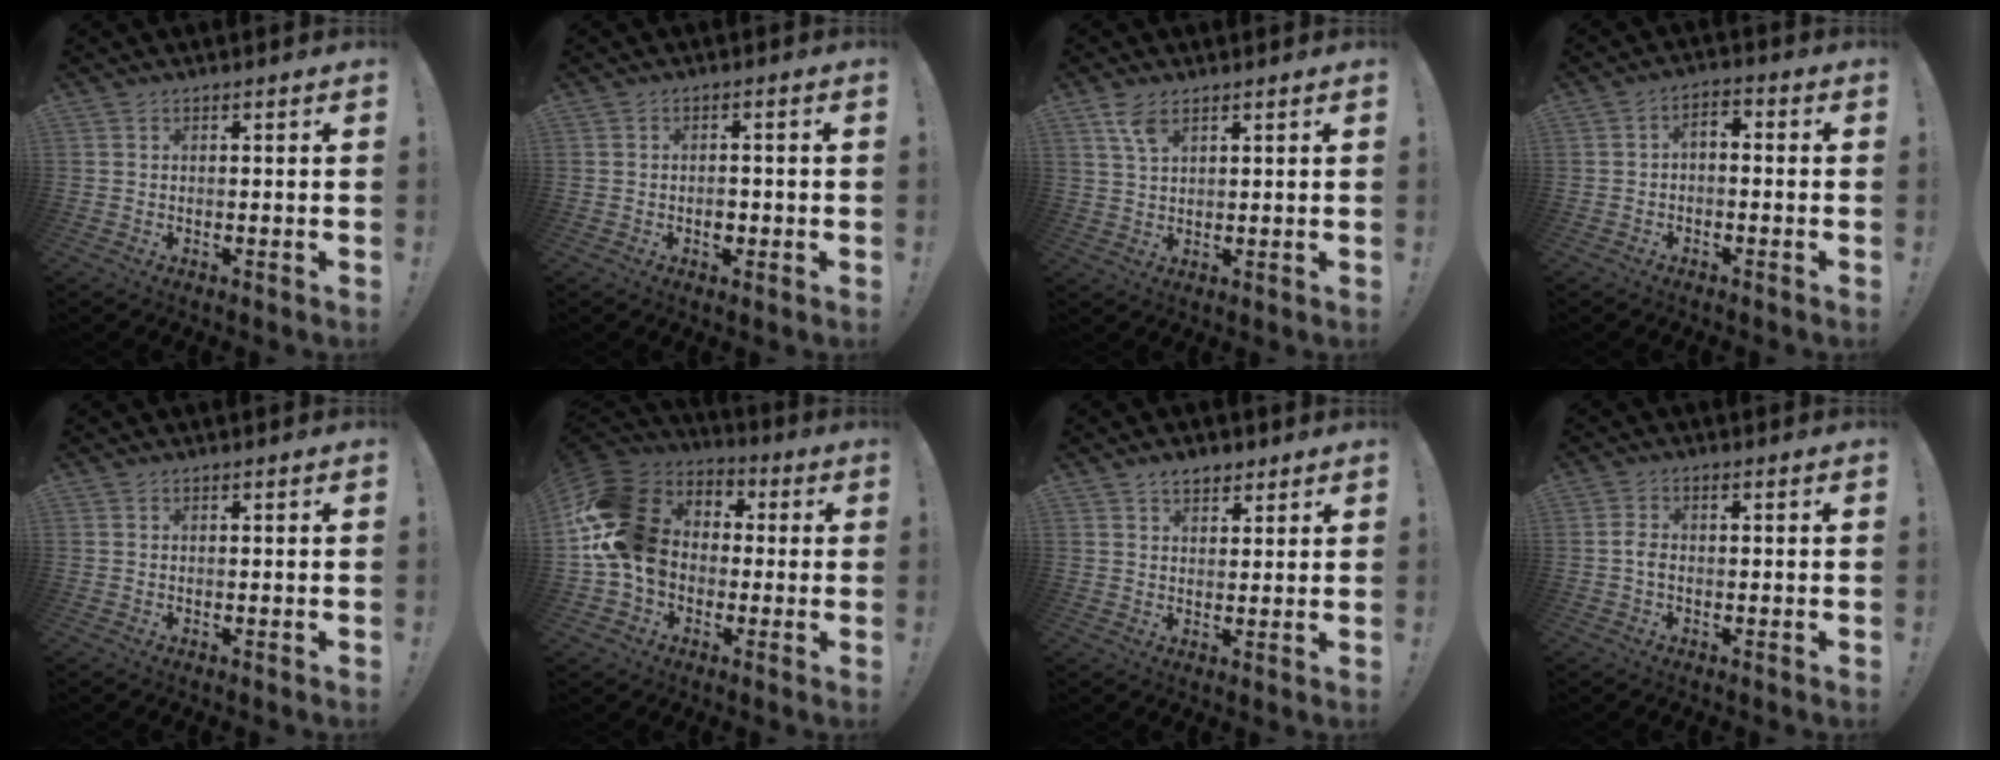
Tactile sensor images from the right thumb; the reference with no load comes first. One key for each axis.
{"total": 2.8, "fx": -1.1, "fy": 1.9, "fz": 1.8, "tx": -0.016, "ty": 0.001, "tz": -0.022}
{"total": 5.2, "fx": 3.2, "fy": 2.1, "fz": 3.5, "tx": -0.067, "ty": -0.012, "tz": 0.060}
{"total": 3.4, "fx": -1.8, "fy": 1.7, "fz": 2.4, "tx": -0.047, "ty": 0.004, "tz": -0.036}
{"total": 0.0}
{"total": 20.0, "fx": 0.8, "fy": 15.8, "fz": 12.1, "tx": -0.211, "ty": 0.010, "tz": 0.025}
{"total": 4.6, "fx": 3.2, "fy": 2.9, "fz": 1.7, "tx": -0.012, "ty": -0.015, "tz": 0.056}
{"total": 2.2, "fx": -0.3, "fy": 1.0, "fz": 1.9, "tx": -0.041, "ty": 0.004, "tz": -0.007}